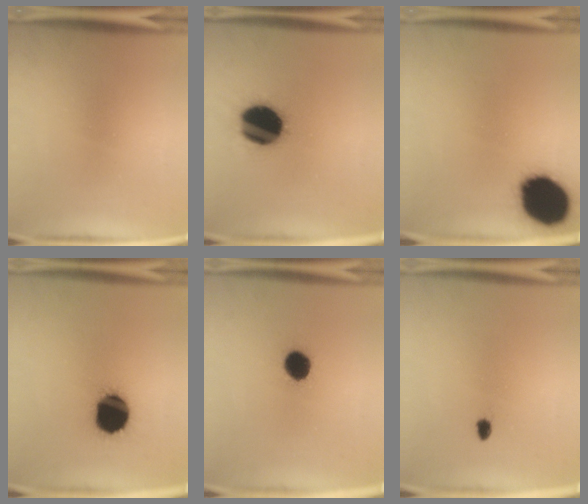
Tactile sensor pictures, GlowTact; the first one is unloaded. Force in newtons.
{"total": 19.4}
{"total": 18.5}
{"total": 17.1}
{"total": 6.9}
{"total": 1.4}